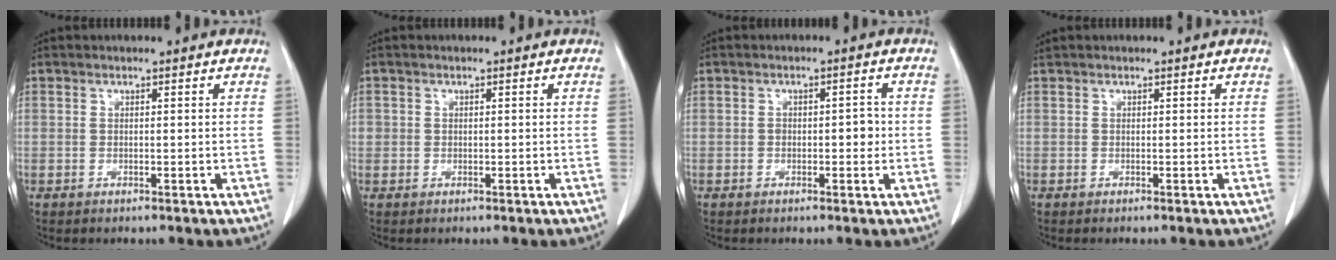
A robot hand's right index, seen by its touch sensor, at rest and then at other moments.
{"total": 0.9, "force": [0.0, 0.8, 0.1], "torque": [0.007, 0.004, -0.002]}
{"total": 2.6, "force": [-0.4, 1.4, 2.1], "torque": [-0.025, 0.006, -0.005]}
{"total": 0.0}